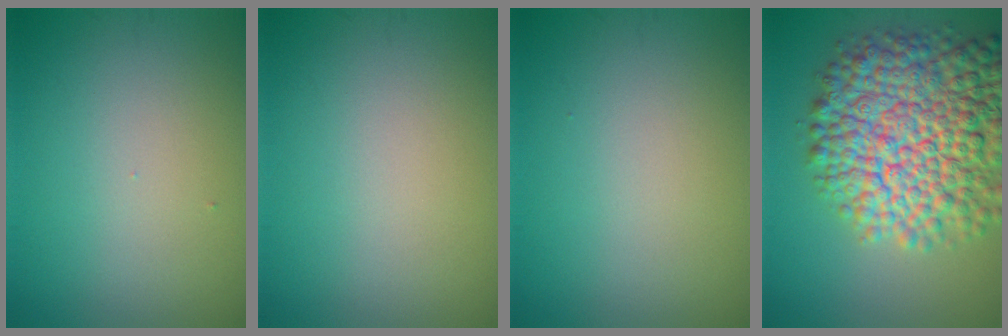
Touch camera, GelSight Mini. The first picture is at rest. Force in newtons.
{"total": 0.0}
{"total": 0.0}
{"total": 13.0, "press": 13.0, "slide": 0.5}